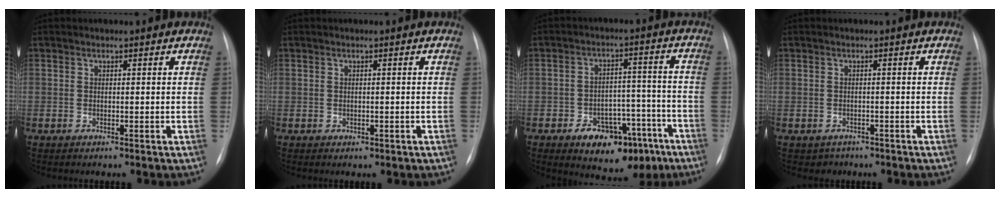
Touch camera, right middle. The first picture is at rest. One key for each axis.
{"total": 0.8, "fx": -0.3, "fy": 0.7, "fz": 0.3, "tx": -0.005, "ty": 0.001, "tz": 0.000}
{"total": 11.8, "fx": -6.7, "fy": 6.6, "fz": 7.2, "tx": -0.084, "ty": 0.026, "tz": -0.086}
{"total": 1.9, "fx": -1.2, "fy": 1.4, "fz": -0.2, "tx": -0.002, "ty": 0.006, "tz": -0.015}